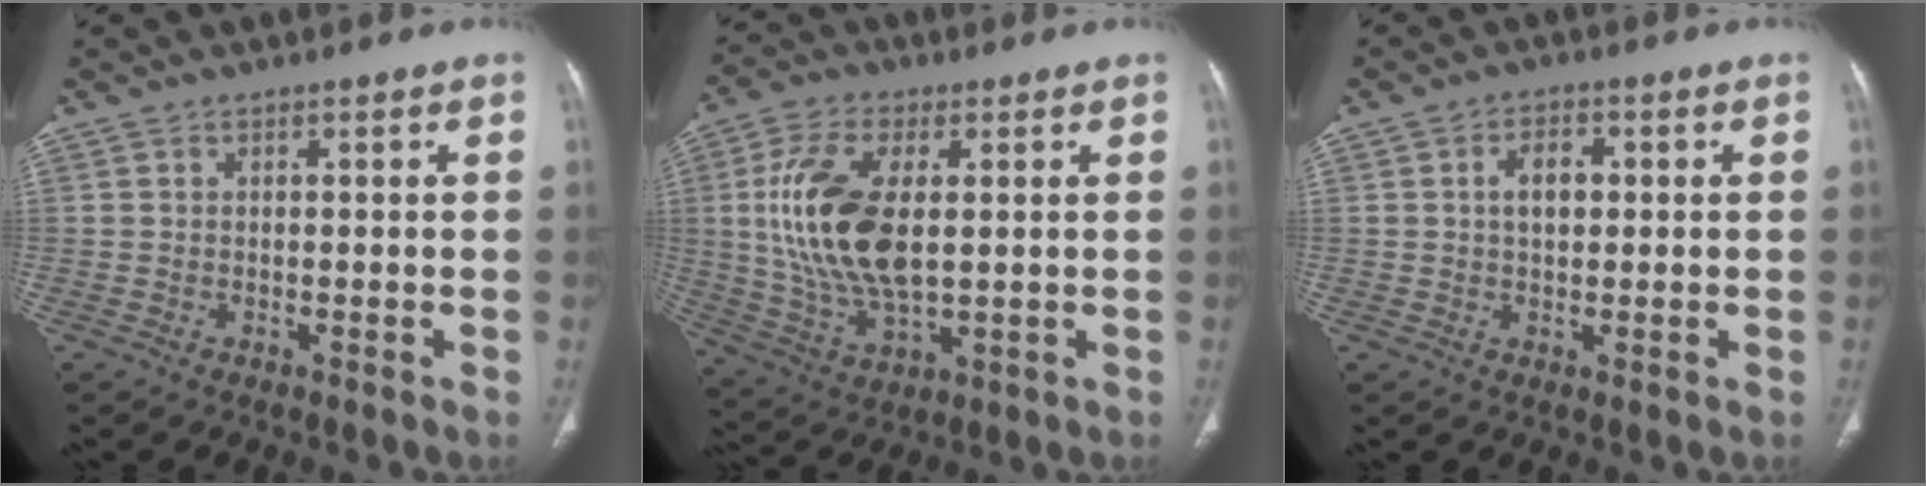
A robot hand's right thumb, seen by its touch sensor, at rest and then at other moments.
{"total": 17.1, "force": [2.0, 8.7, 14.6], "torque": [-0.296, -0.009, 0.044]}
{"total": 4.7, "force": [0.7, 3.0, 3.6], "torque": [-0.053, 0.007, 0.010]}